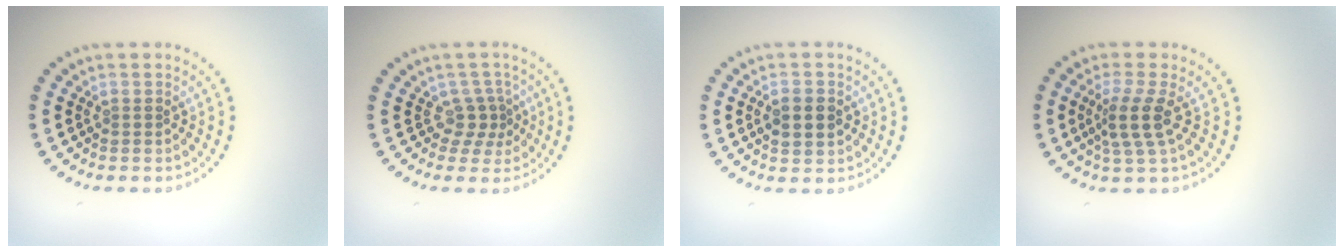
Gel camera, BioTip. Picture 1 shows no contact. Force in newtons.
{"total": 2.2, "press": 1.5, "slide": 1.6}
{"total": 2.6, "press": 2.6, "slide": 0.2}
{"total": 3.0, "press": 2.3, "slide": 2.0}